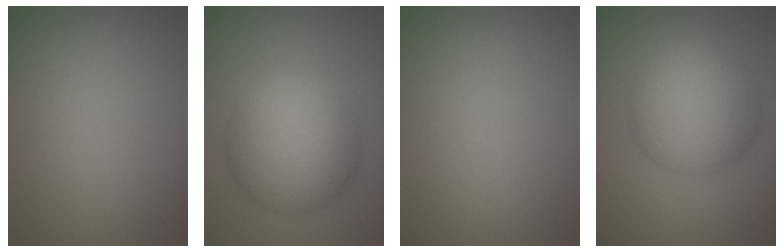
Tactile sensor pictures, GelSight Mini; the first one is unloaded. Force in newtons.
{"total": 11.4, "press": 11.4, "slide": 0.3}
{"total": 0.0}
{"total": 10.2, "press": 10.2, "slide": 0.2}